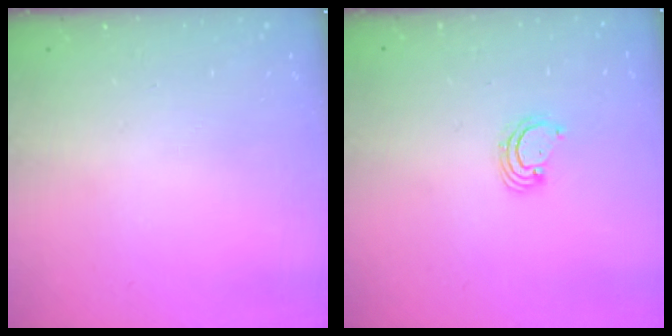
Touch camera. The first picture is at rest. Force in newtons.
{"total": 3.3, "press": 3.3, "slide": 0.3}